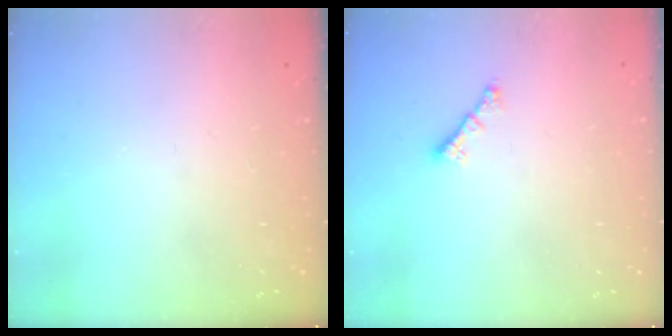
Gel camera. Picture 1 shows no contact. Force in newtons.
{"total": 0.8, "press": 0.7, "slide": 0.4}